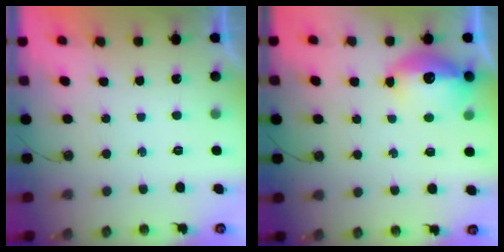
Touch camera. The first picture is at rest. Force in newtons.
{"total": 12.2, "press": 12.1, "slide": 1.2}